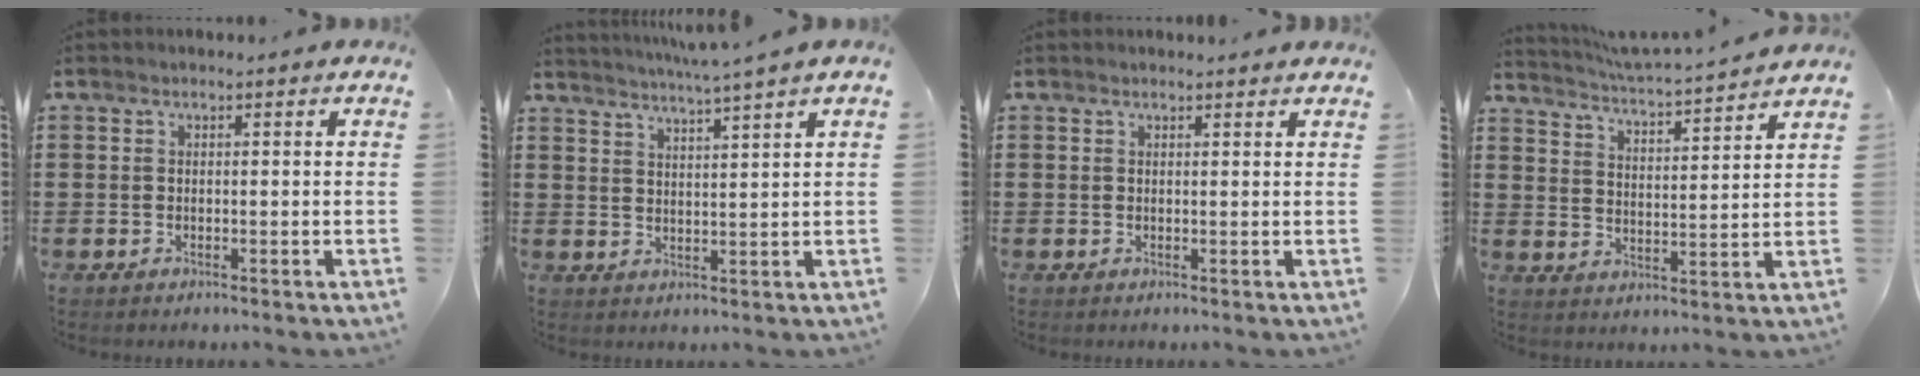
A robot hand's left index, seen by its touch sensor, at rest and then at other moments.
{"total": 3.0, "force": [2.7, -1.1, 0.7], "torque": [-0.022, -0.018, 0.044]}
{"total": 0.8, "force": [0.7, 0.0, 0.2], "torque": [-0.005, -0.001, 0.015]}
{"total": 3.7, "force": [3.5, -0.6, 0.8], "torque": [-0.034, -0.032, 0.054]}